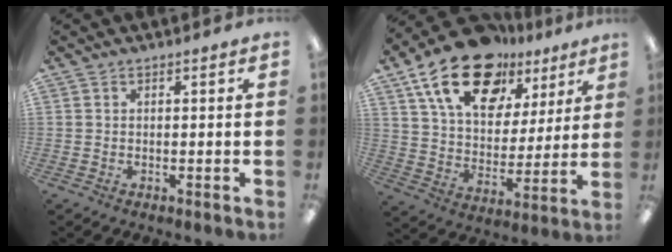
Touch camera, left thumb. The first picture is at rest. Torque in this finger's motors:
{"motor_torque": [0.36, 1.01, 1.94, -0.83, 0.19]}